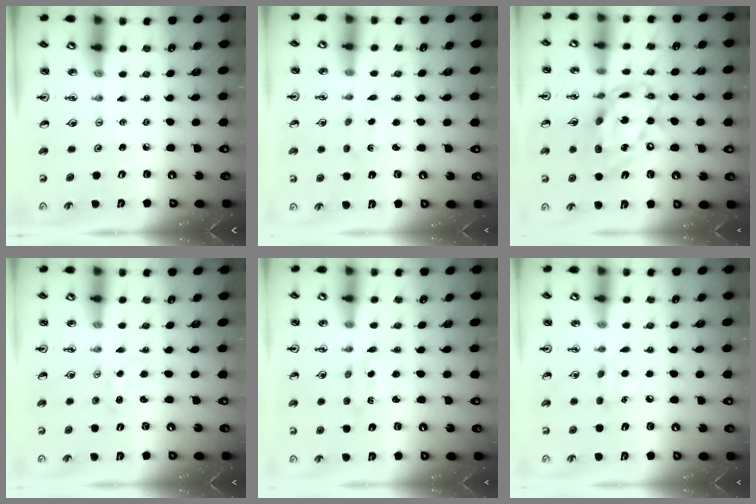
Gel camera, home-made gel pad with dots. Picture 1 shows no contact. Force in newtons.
{"total": 1.7, "press": 1.6, "slide": 0.5}
{"total": 20.3, "press": 20.2, "slide": 1.6}
{"total": 1.1, "press": 1.1, "slide": 0.2}
{"total": 2.2, "press": 2.2, "slide": 0.4}
{"total": 9.1, "press": 9.1, "slide": 1.0}